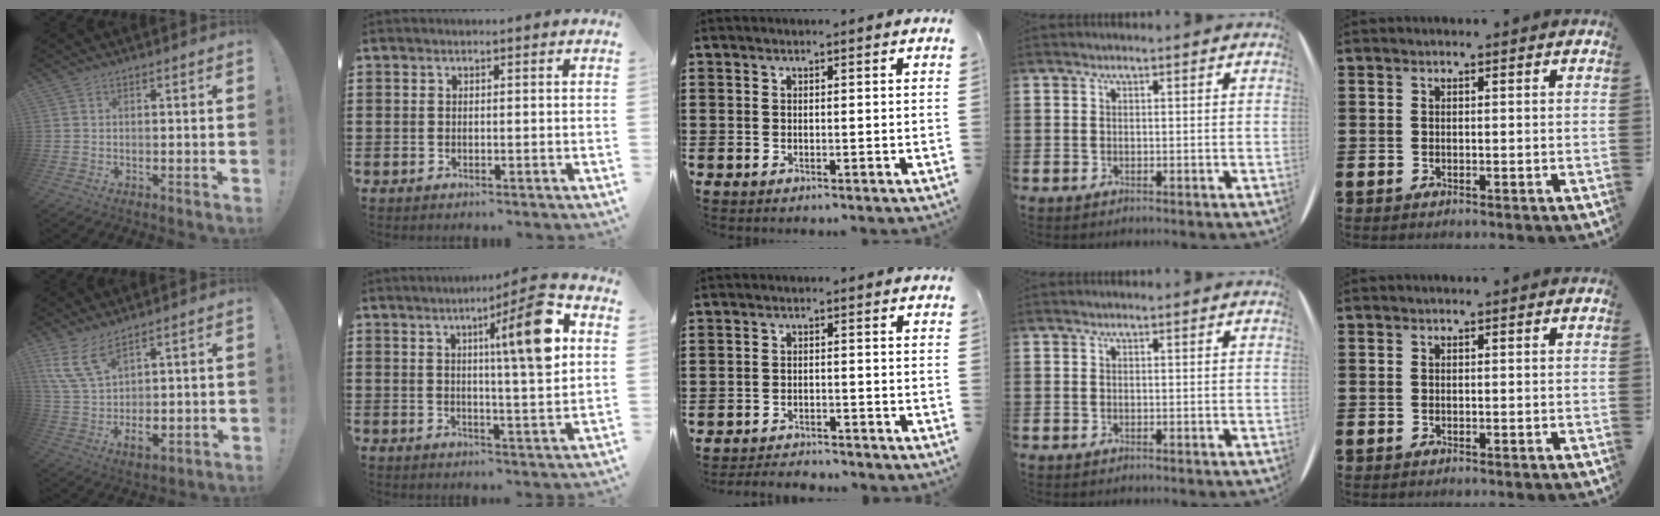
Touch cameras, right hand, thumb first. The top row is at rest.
{"thumb": {"total": 10.6, "force": [5.1, 4.8, 8.0], "torque": [-0.165, -0.034, 0.100]}, "index": {"total": 11.5, "force": [3.9, 1.3, 10.8], "torque": [-0.169, -0.004, 0.051]}, "middle": {"total": 2.5, "force": [-2.5, 0.2, 0.1], "torque": [-0.008, -0.001, -0.052]}}